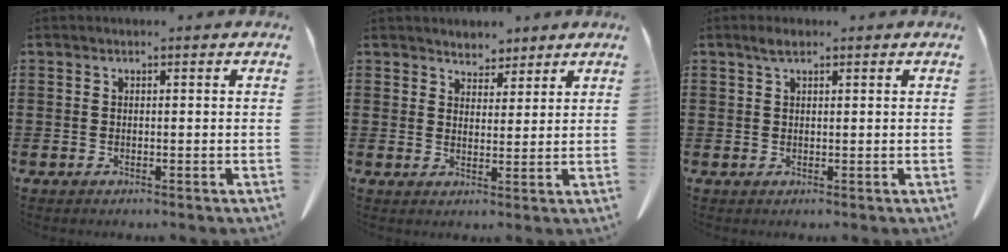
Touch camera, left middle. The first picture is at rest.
{"total": 3.8, "force": [3.5, 1.5, -0.4], "torque": [-0.006, -0.007, 0.066]}
{"total": 1.6, "force": [1.0, 0.6, 1.0], "torque": [-0.024, 0.002, 0.019]}